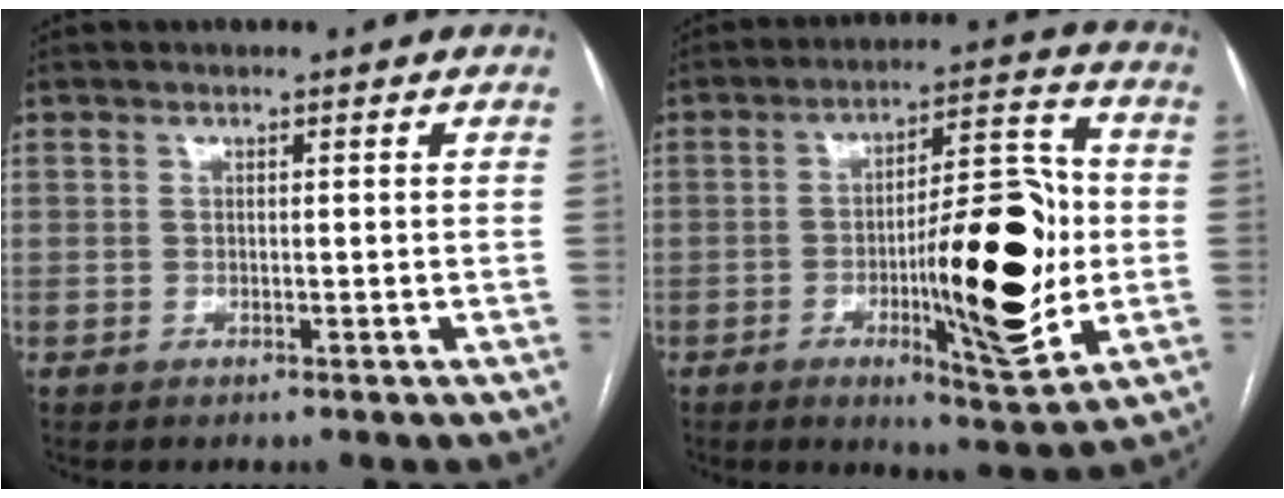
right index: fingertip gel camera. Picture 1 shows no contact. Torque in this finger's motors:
{"motor_torque": [1.19, 0.46, 0.47, 0.20]}